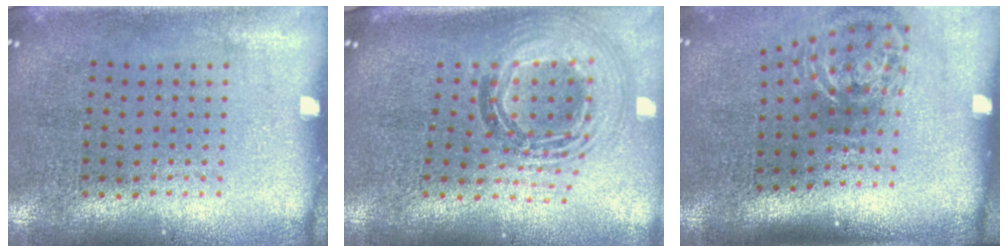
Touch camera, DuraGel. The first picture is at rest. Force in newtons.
{"total": 1.6, "press": 1.4, "slide": 0.8}
{"total": 1.6, "press": 1.2, "slide": 1.1}